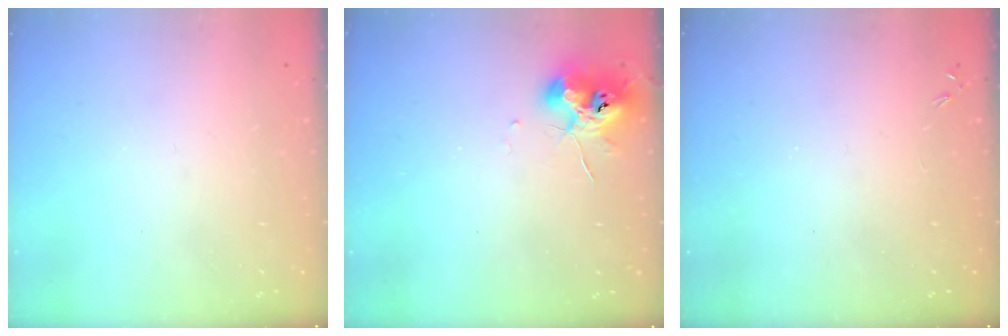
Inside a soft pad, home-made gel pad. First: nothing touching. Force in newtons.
{"total": 9.6, "press": 9.6, "slide": 0.9}
{"total": 0.0}